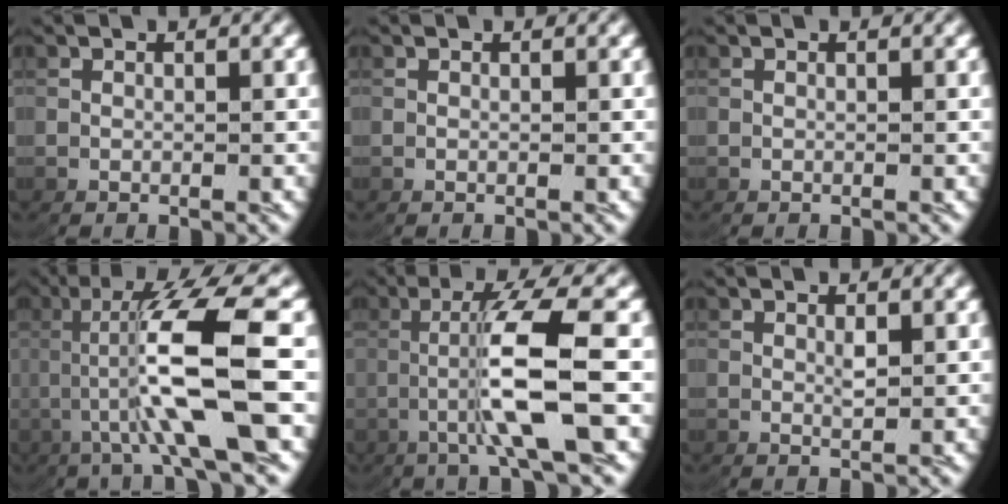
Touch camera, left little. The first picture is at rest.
{"total": 0.0}
{"total": 0.0}
{"total": 9.4, "force": [1.3, 0.9, 9.2], "torque": [-0.177, 0.009, 0.026]}
{"total": 6.7, "force": [0.6, 0.0, 6.7], "torque": [-0.131, -0.001, 0.017]}
{"total": 0.8, "force": [0.4, -0.2, 0.7], "torque": [-0.014, -0.008, 0.012]}